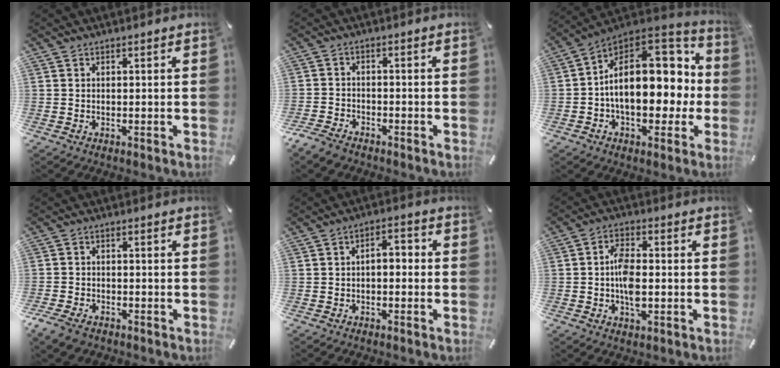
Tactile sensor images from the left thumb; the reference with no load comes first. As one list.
[{"total": 3.9, "force": [-3.4, 1.7, 1.1], "torque": [-0.034, 0.017, -0.071]}, {"total": 21.9, "force": [1.7, 14.2, 16.6], "torque": [-0.238, -0.013, 0.036]}, {"total": 3.9, "force": [-2.7, 2.4, 1.4], "torque": [-0.040, 0.012, -0.057]}, {"total": 3.7, "force": [-2.1, 2.0, 2.2], "torque": [-0.038, 0.021, -0.043]}, {"total": 7.1, "force": [-1.0, 3.7, 5.9], "torque": [-0.112, 0.003, -0.021]}]